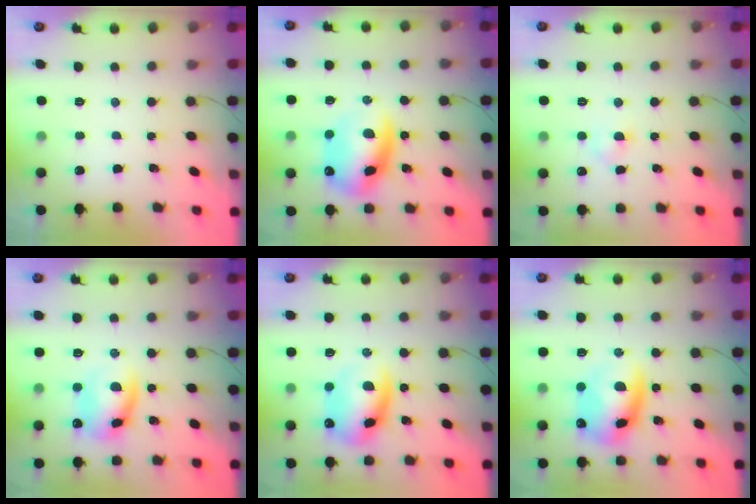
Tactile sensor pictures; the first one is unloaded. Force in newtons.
{"total": 15.3, "press": 14.7, "slide": 4.1}
{"total": 2.9, "press": 2.8, "slide": 1.0}
{"total": 12.3, "press": 12.1, "slide": 2.0}
{"total": 12.6, "press": 12.1, "slide": 3.2}
{"total": 11.8, "press": 11.5, "slide": 2.9}